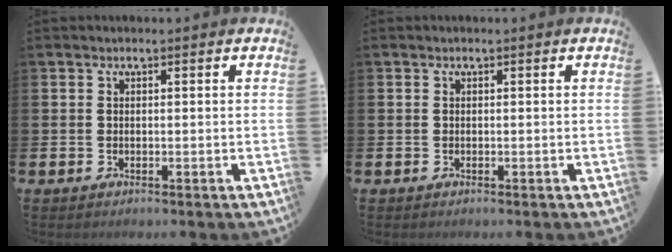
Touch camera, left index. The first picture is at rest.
{"total": 0.0}